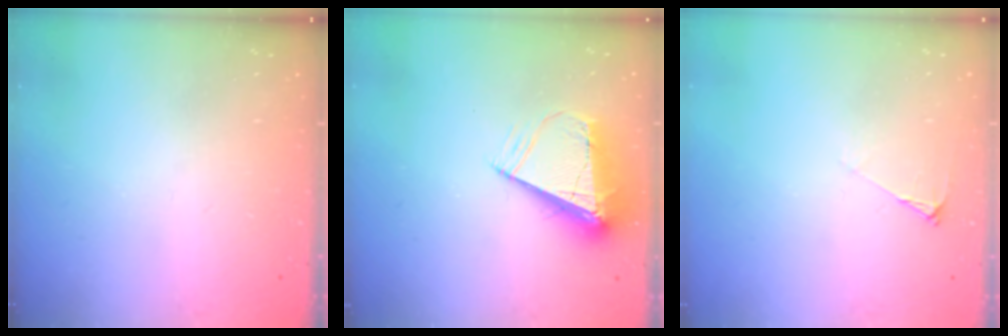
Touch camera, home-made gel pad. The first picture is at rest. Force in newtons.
{"total": 10.5, "press": 10.5, "slide": 1.2}
{"total": 4.0, "press": 4.0, "slide": 0.7}